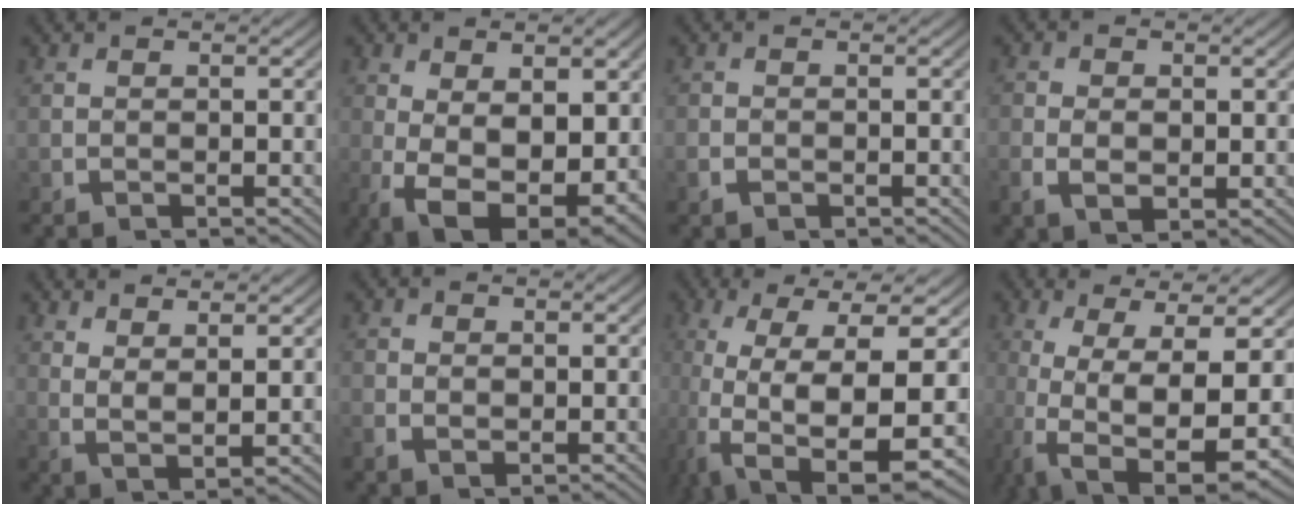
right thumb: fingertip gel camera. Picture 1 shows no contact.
{"total": 10.6, "force": [-3.7, 6.7, 7.3], "torque": [-0.162, -0.066, -0.029]}
{"total": 1.0, "force": [-0.5, 0.7, 0.5], "torque": [-0.014, -0.003, -0.009]}
{"total": 2.8, "force": [-0.2, 2.0, 1.8], "torque": [-0.042, -0.016, 0.007]}
{"total": 4.0, "force": [2.0, 1.9, 3.0], "torque": [-0.065, -0.012, 0.045]}
{"total": 1.5, "force": [0.1, 1.2, 0.9], "torque": [-0.026, -0.012, 0.011]}
{"total": 15.9, "force": [-3.5, 8.4, 13.0], "torque": [-0.247, -0.059, -0.017]}
{"total": 12.0, "force": [-2.2, 5.7, 10.4], "torque": [-0.201, -0.049, -0.001]}